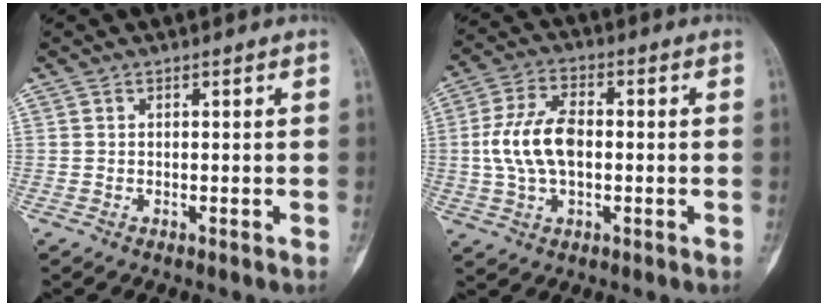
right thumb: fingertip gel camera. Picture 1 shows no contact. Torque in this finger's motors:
{"motor_torque": [0.10, 0.11, 0.52, -0.42, 0.21]}